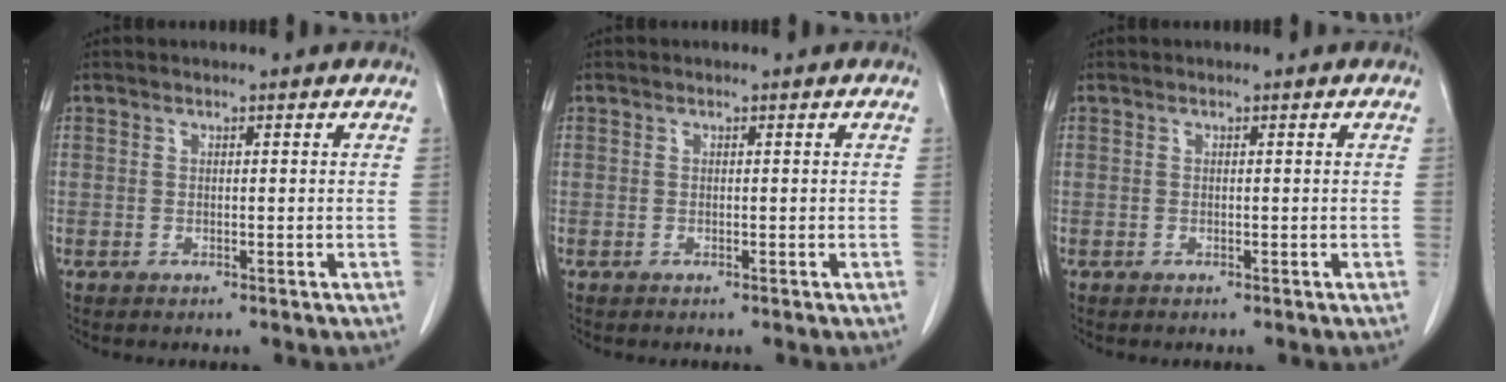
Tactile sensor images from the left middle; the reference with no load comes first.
{"total": 0.0}
{"total": 0.0}